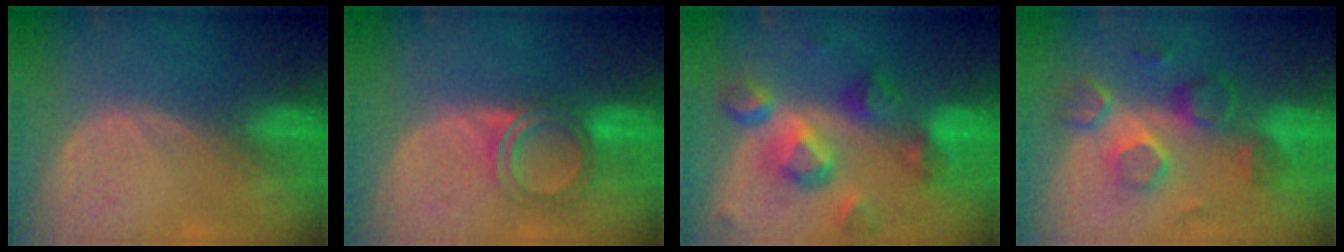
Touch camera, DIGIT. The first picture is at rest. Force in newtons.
{"total": 5.1, "press": 5.1, "slide": 0.3}
{"total": 10.5, "press": 9.4, "slide": 4.7}
{"total": 8.5, "press": 8.3, "slide": 2.1}